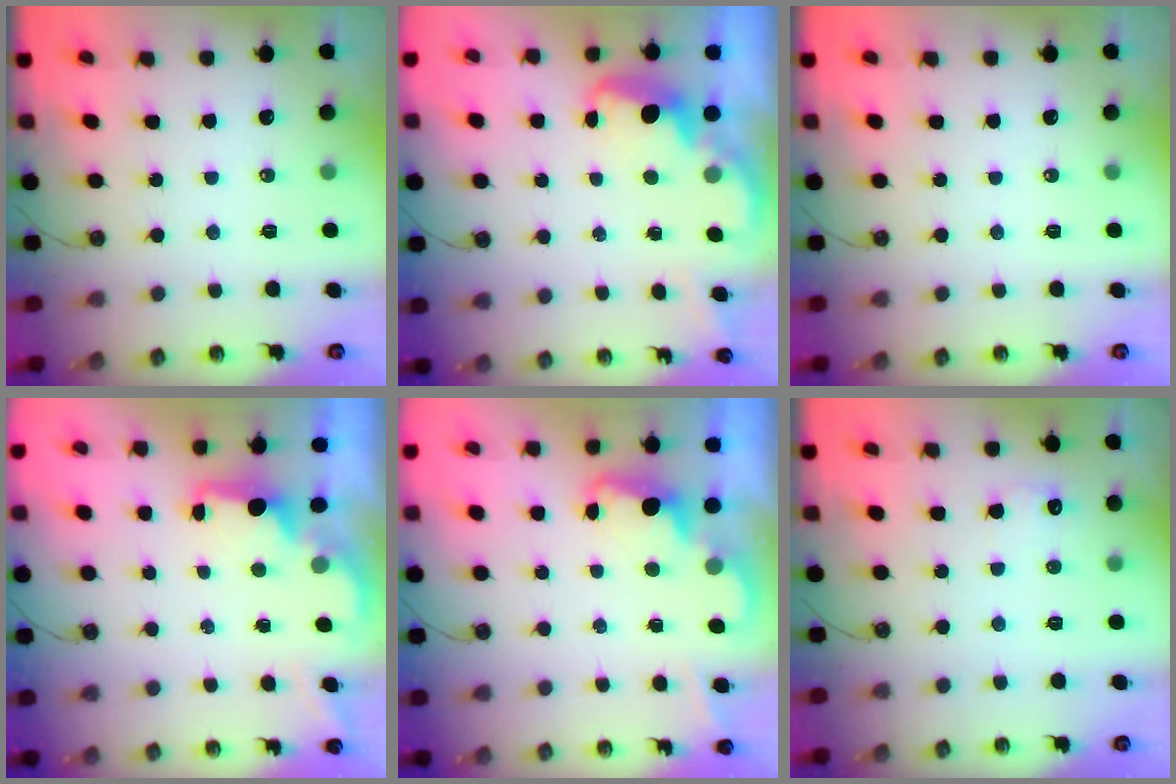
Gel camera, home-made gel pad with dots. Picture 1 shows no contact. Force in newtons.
{"total": 2.7, "press": 2.6, "slide": 0.8}
{"total": 0.0}
{"total": 1.7, "press": 1.5, "slide": 0.8}
{"total": 2.4, "press": 2.3, "slide": 0.5}
{"total": 4.5, "press": 4.3, "slide": 1.2}